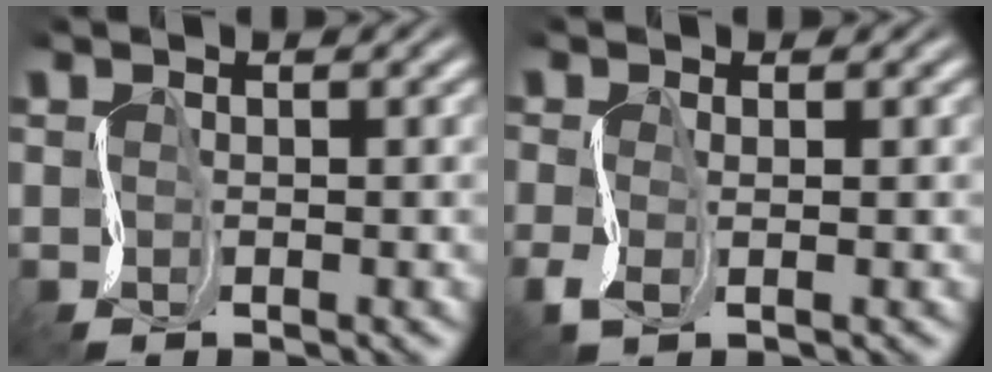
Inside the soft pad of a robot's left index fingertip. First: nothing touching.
{"total": 1.4, "force": [-0.5, 0.4, 1.3], "torque": [-0.042, -0.004, -0.016]}